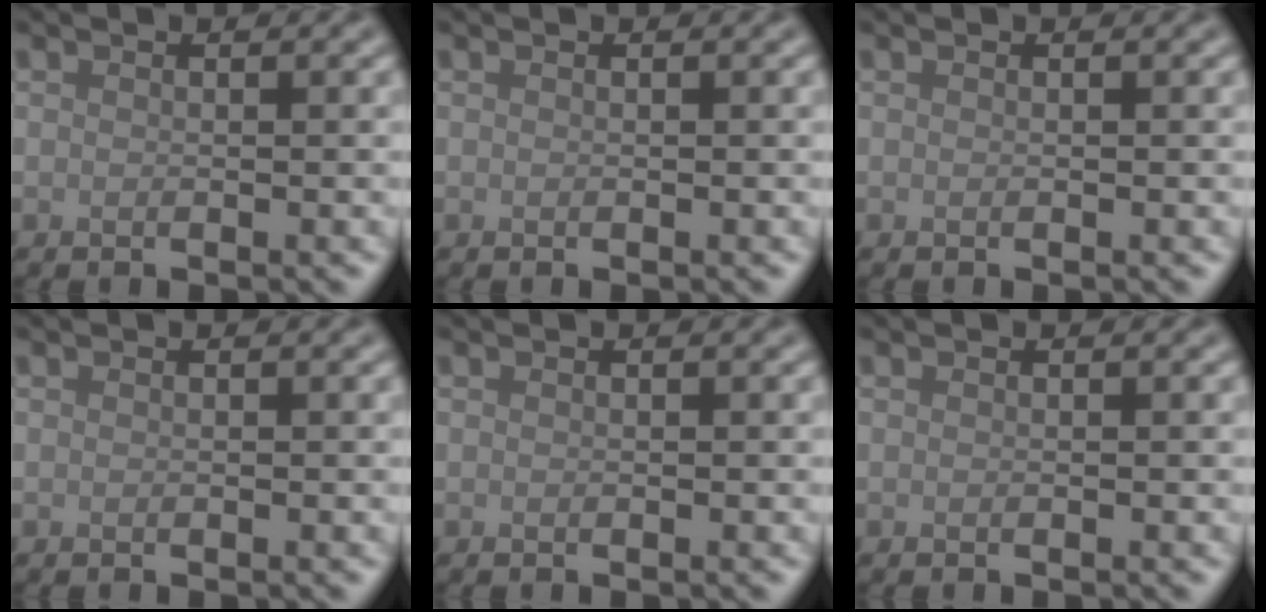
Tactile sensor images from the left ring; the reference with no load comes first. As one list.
[{"total": 0.0}, {"total": 0.0}, {"total": 0.0}, {"total": 0.0}, {"total": 0.0}]